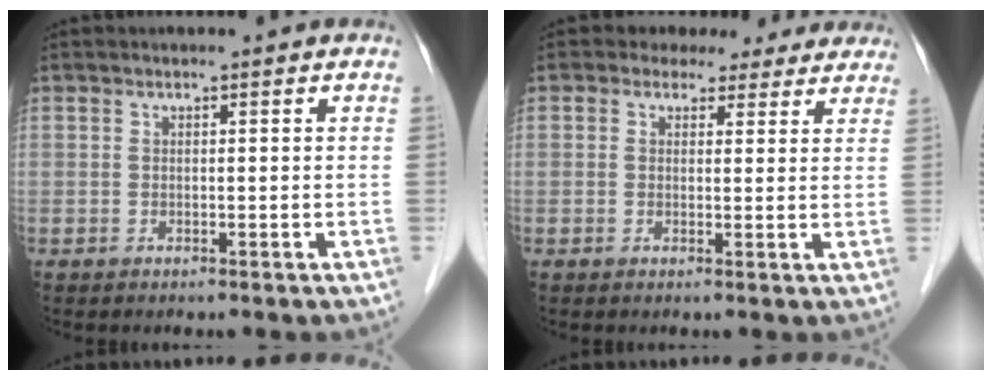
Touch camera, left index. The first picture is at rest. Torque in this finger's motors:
{"motor_torque": [1.18, -0.96, -0.07, -0.13]}